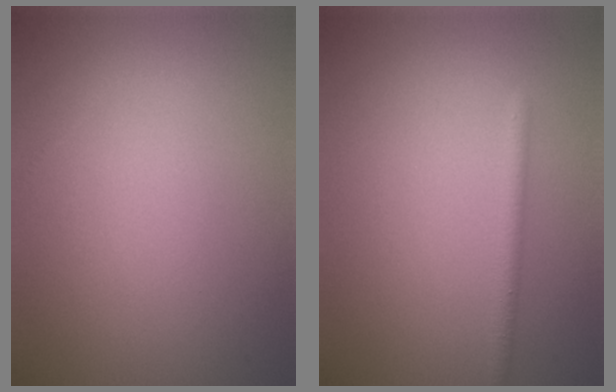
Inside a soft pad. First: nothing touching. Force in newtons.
{"total": 1.7, "press": 1.7, "slide": 0.0}